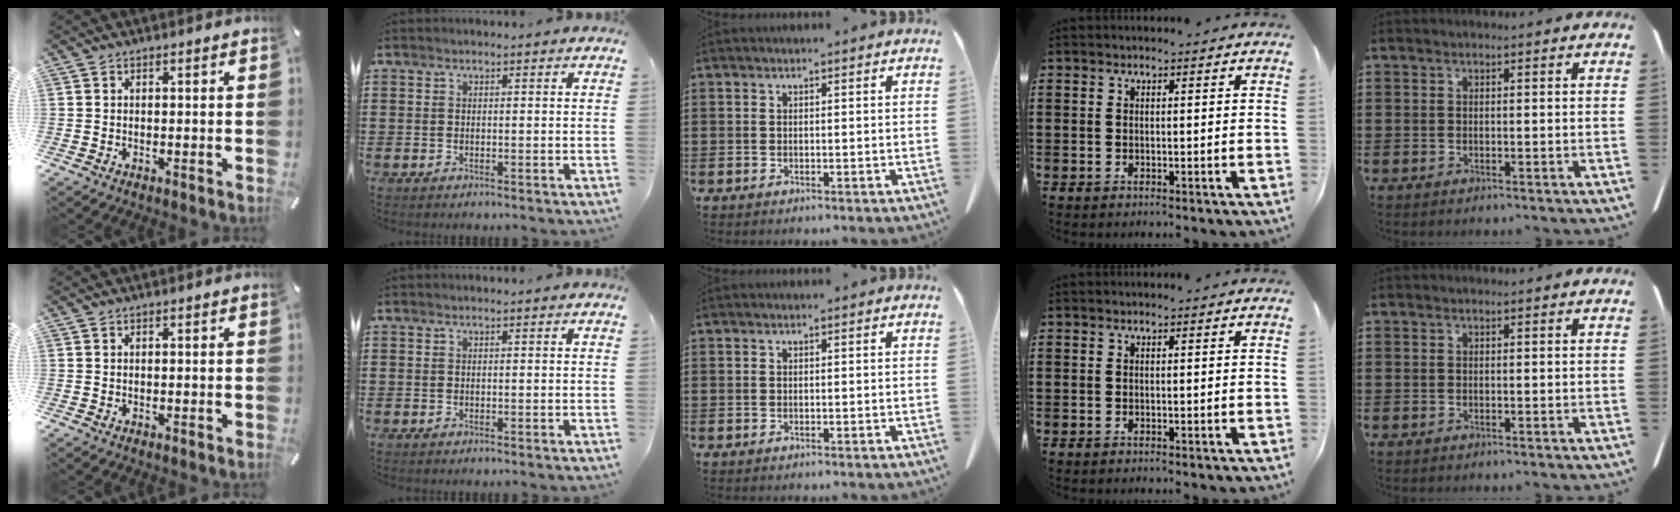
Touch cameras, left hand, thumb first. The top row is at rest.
{}